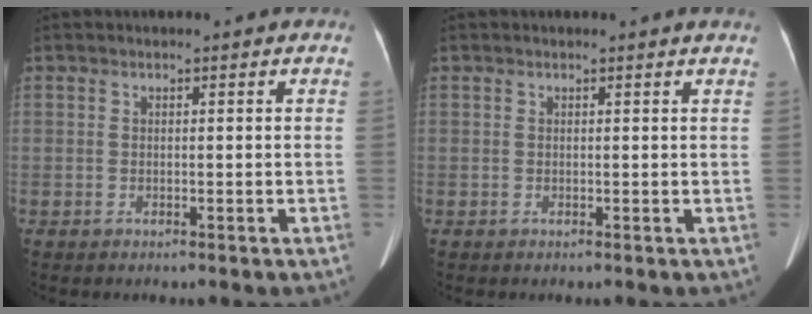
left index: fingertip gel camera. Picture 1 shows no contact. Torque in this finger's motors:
{"motor_torque": [0.22, -0.35, 0.10, 0.02]}